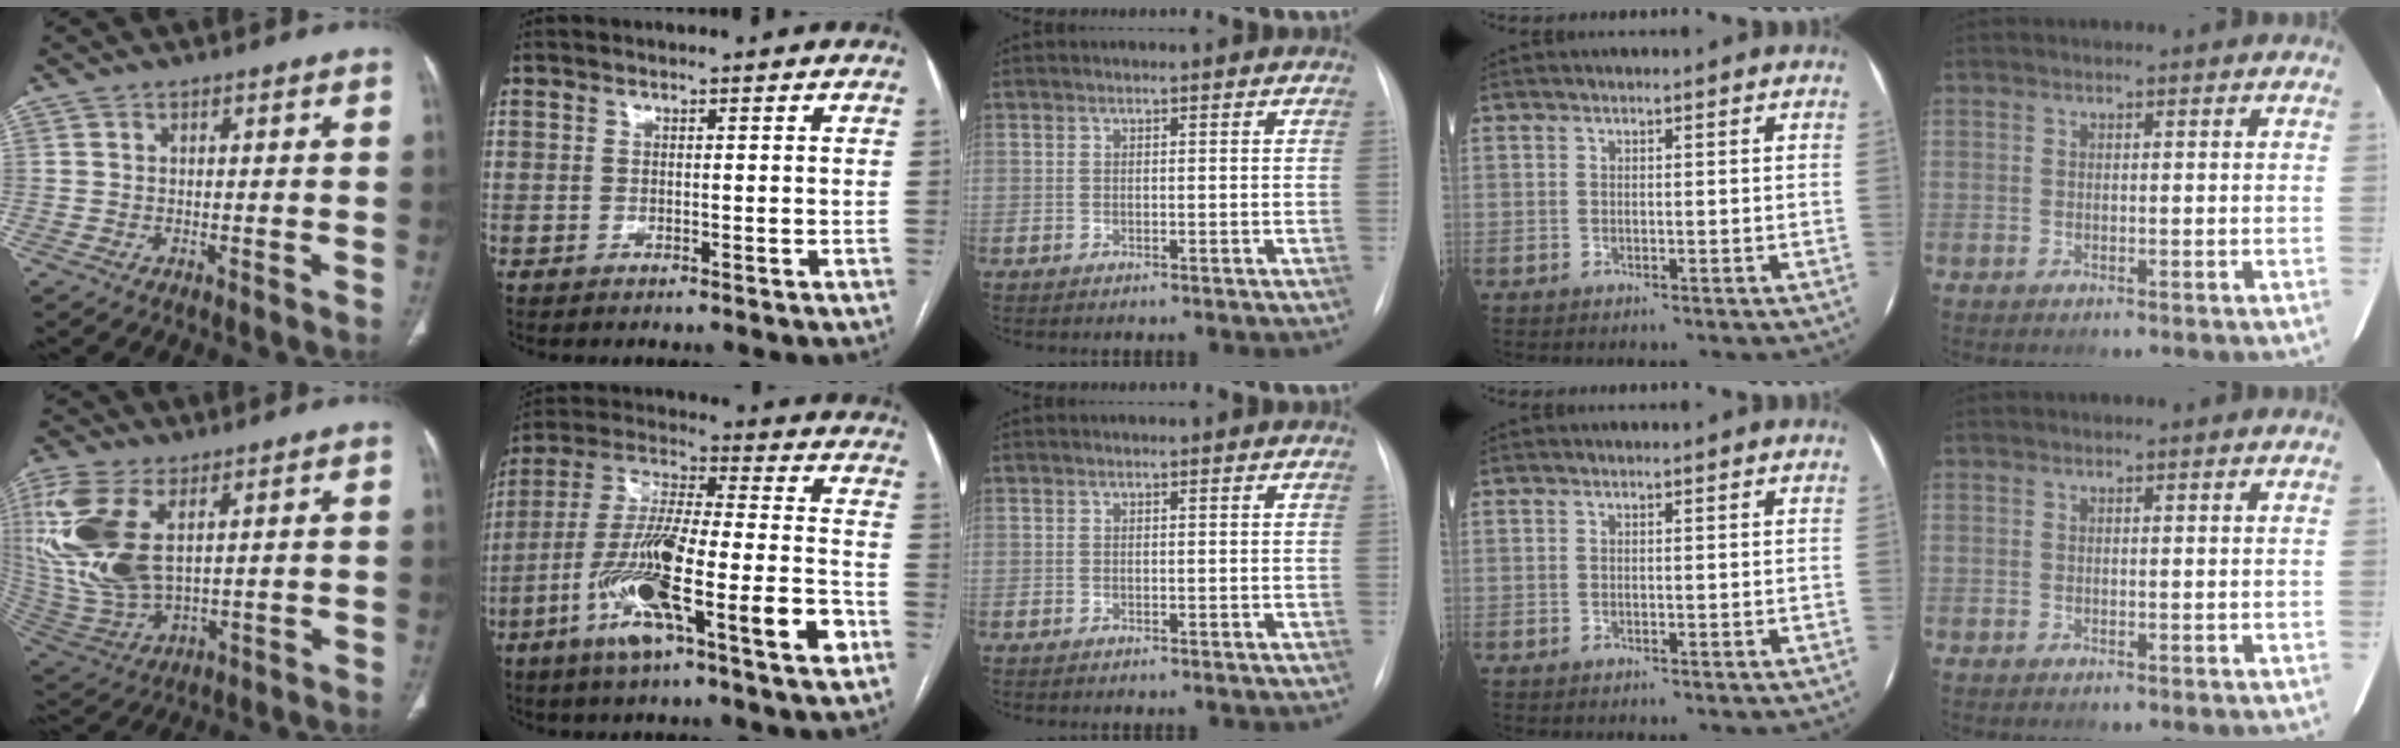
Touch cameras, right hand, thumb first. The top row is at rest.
{"thumb": {"total": 17.6, "force": [5.2, 8.8, 14.4], "torque": [-0.335, -0.017, 0.113]}, "index": {"total": 20.1, "force": [-8.3, 1.8, 18.3], "torque": [-0.318, -0.008, -0.143]}}